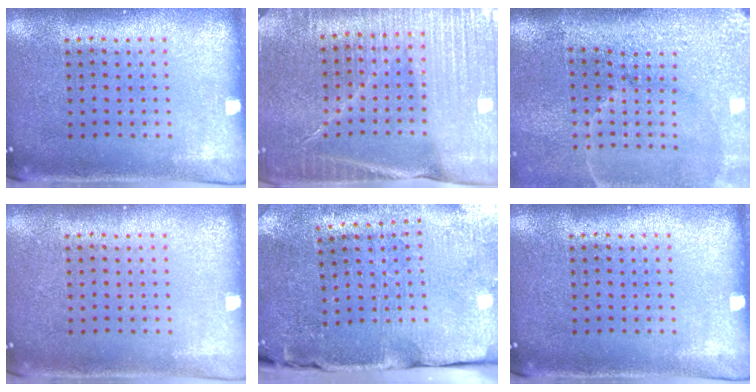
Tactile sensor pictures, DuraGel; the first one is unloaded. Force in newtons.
{"total": 4.4, "press": 4.1, "slide": 1.7}
{"total": 4.6, "press": 3.9, "slide": 2.4}
{"total": 0.0}
{"total": 3.7, "press": 3.6, "slide": 1.1}
{"total": 0.0}